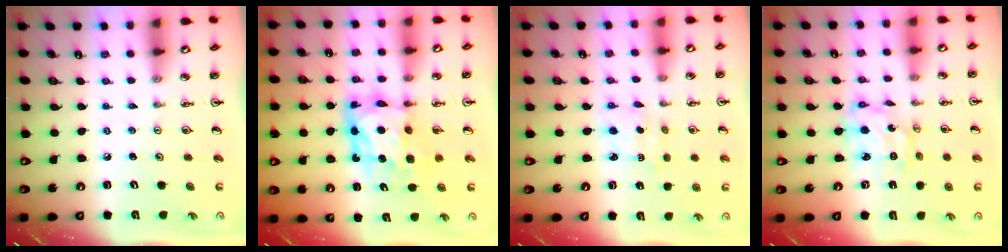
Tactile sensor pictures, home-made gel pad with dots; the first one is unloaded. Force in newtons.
{"total": 10.0, "press": 9.9, "slide": 1.2}
{"total": 2.3, "press": 2.3, "slide": 0.4}
{"total": 8.1, "press": 8.1, "slide": 0.8}